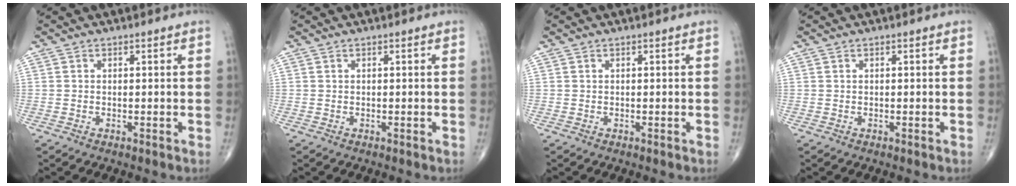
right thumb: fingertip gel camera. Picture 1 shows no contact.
{"total": 0.0}
{"total": 0.0}
{"total": 0.0}